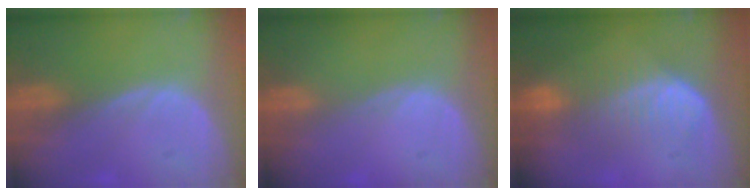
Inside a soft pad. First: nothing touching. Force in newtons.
{"total": 0.0}
{"total": 6.9, "press": 6.8, "slide": 1.4}